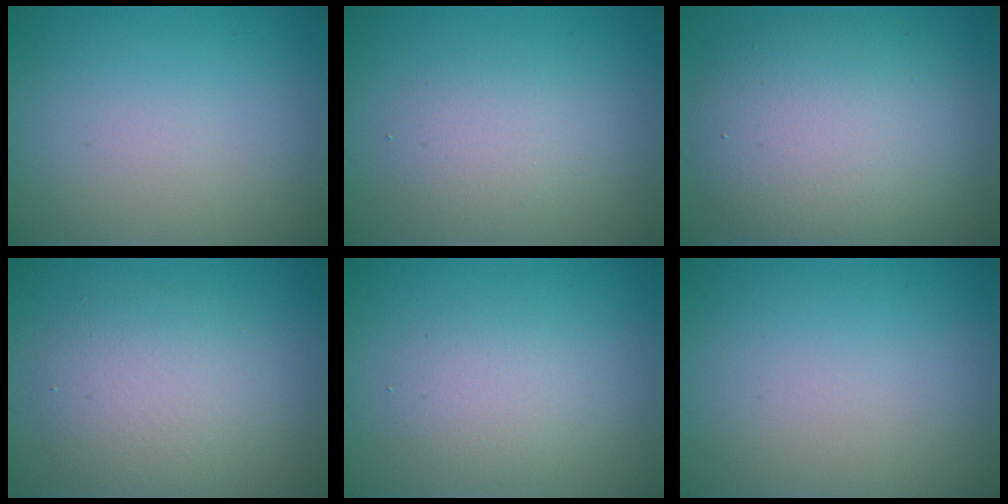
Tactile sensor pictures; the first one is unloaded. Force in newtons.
{"total": 2.3, "press": 2.3, "slide": 0.2}
{"total": 8.8, "press": 8.8, "slide": 0.5}
{"total": 4.5, "press": 4.5, "slide": 0.5}
{"total": 2.6, "press": 2.6, "slide": 0.2}
{"total": 0.0}